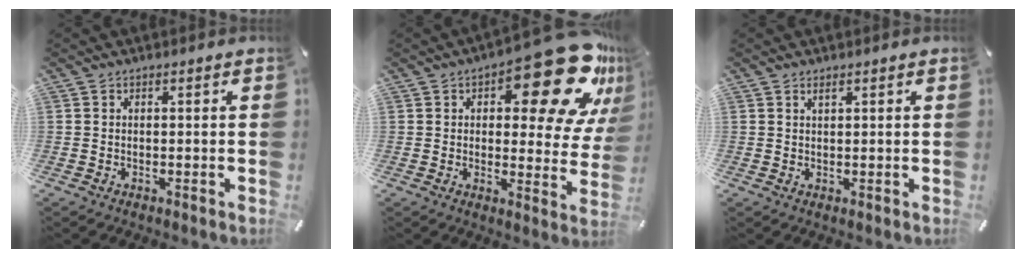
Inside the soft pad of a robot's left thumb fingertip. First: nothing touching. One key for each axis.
{"total": 23.1, "fx": 13.0, "fy": 9.3, "fz": 16.7, "tx": -0.206, "ty": -0.093, "tz": 0.209}
{"total": 1.3, "fx": 1.0, "fy": 0.6, "fz": 0.7, "tx": -0.015, "ty": -0.001, "tz": 0.018}